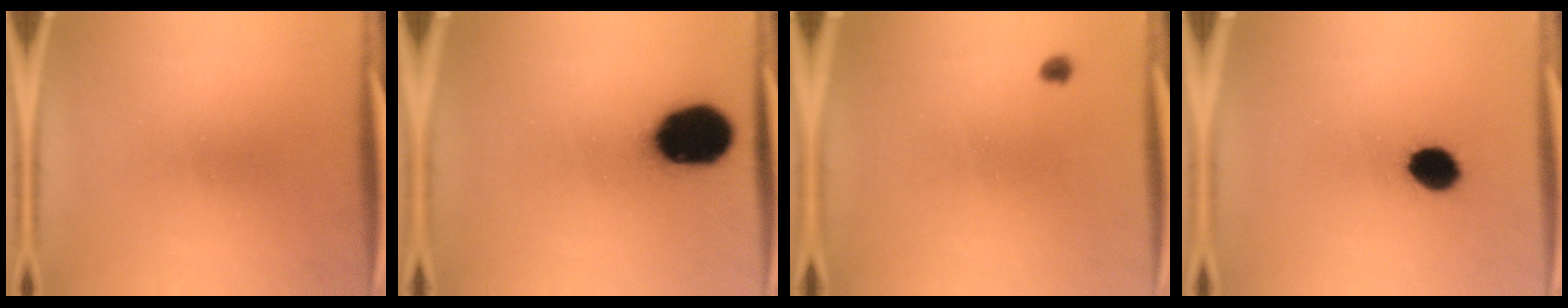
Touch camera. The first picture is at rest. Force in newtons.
{"total": 18.6}
{"total": 1.1}
{"total": 6.4}